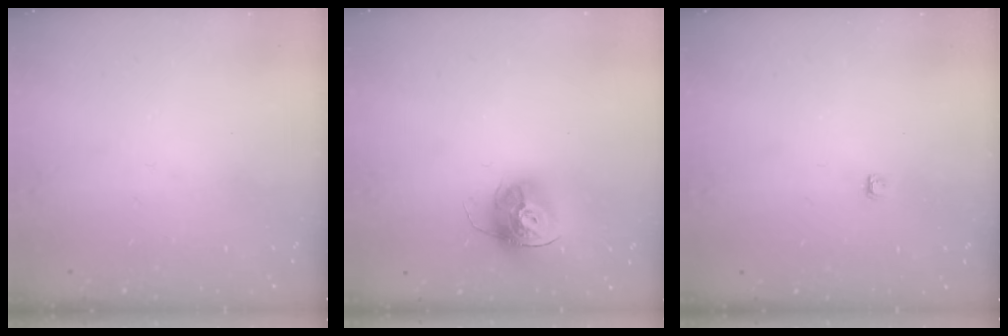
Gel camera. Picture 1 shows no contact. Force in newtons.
{"total": 15.0, "press": 14.9, "slide": 1.3}
{"total": 2.8, "press": 2.8, "slide": 0.4}